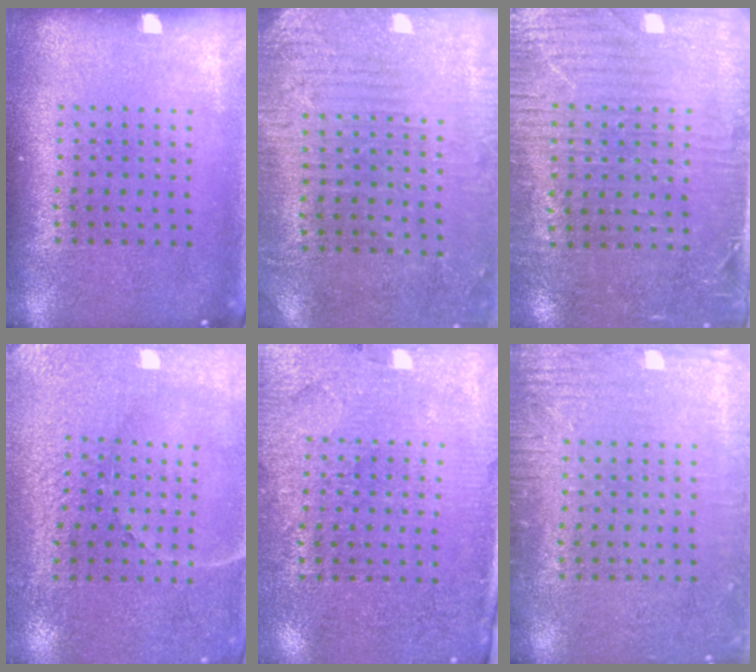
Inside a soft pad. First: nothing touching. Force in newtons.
{"total": 3.0, "press": 2.8, "slide": 1.1}
{"total": 3.4, "press": 2.9, "slide": 1.7}
{"total": 3.3, "press": 3.1, "slide": 1.1}
{"total": 3.1, "press": 2.9, "slide": 1.1}
{"total": 2.8, "press": 2.8, "slide": 0.4}